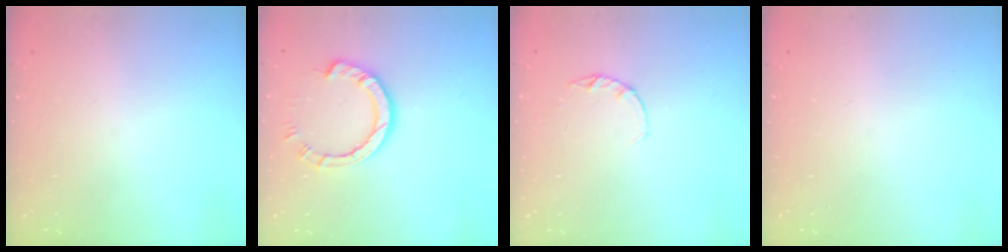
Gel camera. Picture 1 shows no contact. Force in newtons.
{"total": 7.7, "press": 7.7, "slide": 0.6}
{"total": 2.2, "press": 2.2, "slide": 0.4}
{"total": 0.0}